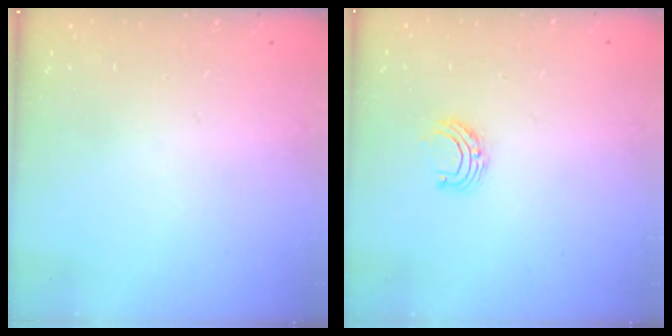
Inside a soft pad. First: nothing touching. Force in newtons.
{"total": 5.0, "press": 5.0, "slide": 0.5}